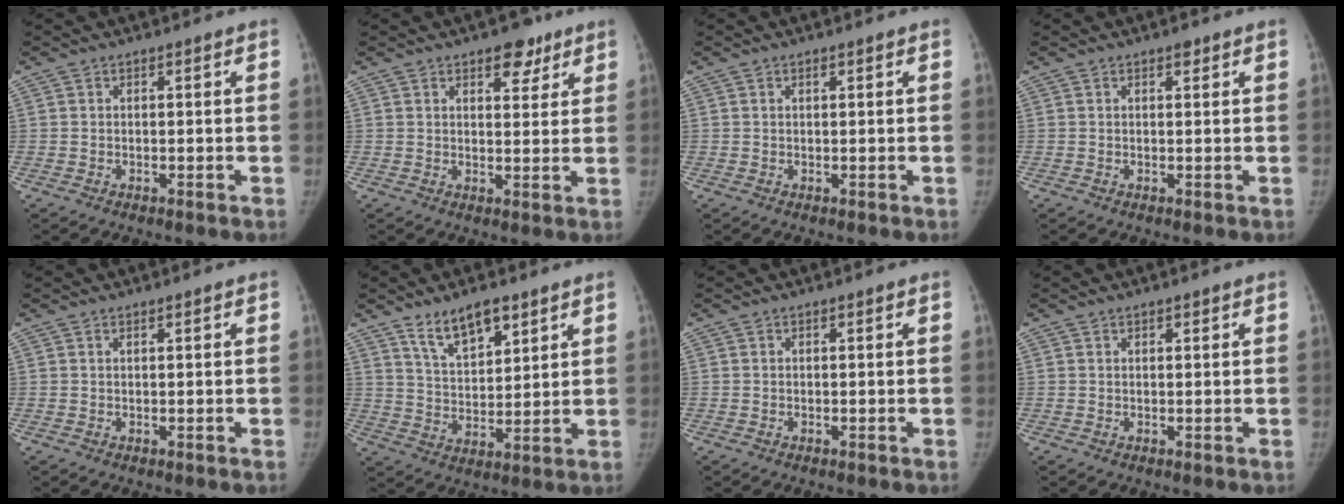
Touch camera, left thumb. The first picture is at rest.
{"total": 5.8, "force": [3.6, 3.1, 3.3], "torque": [-0.015, -0.016, 0.047]}
{"total": 0.6, "force": [0.3, 0.2, 0.4], "torque": [-0.008, -0.001, 0.006]}
{"total": 1.0, "force": [0.6, 0.5, 0.6], "torque": [-0.003, -0.002, 0.008]}
{"total": 0.0}
{"total": 9.5, "force": [6.5, 4.0, 5.7], "torque": [-0.079, -0.041, 0.122]}
{"total": 0.0}
{"total": 0.6, "force": [0.5, 0.3, 0.2], "torque": [-0.002, -0.002, 0.006]}